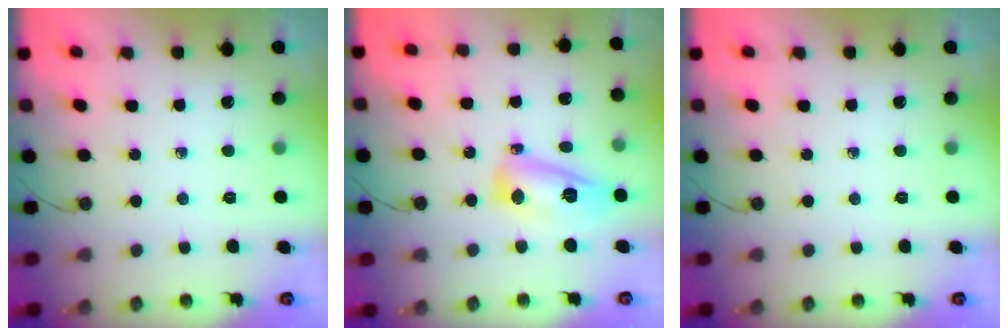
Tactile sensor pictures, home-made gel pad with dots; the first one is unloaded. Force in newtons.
{"total": 12.6, "press": 12.5, "slide": 1.3}
{"total": 0.0}